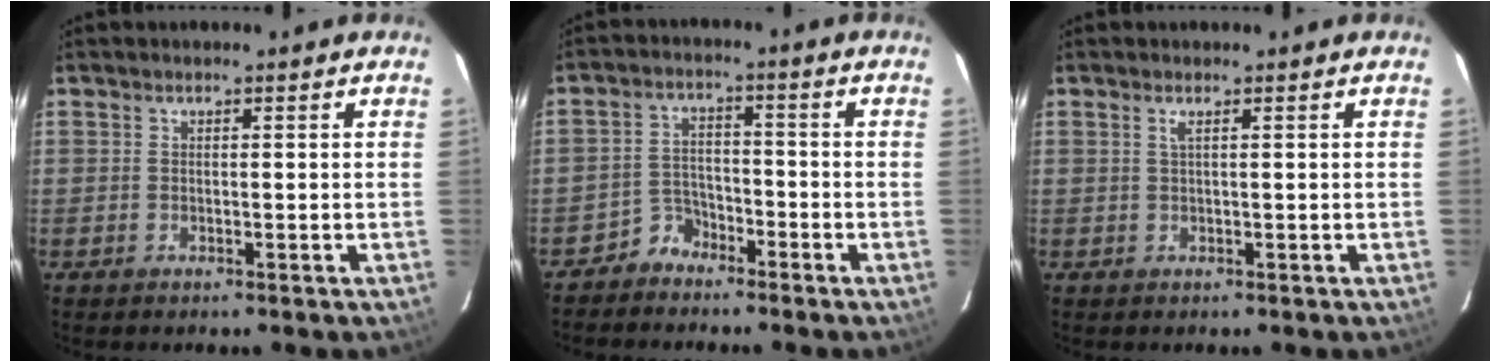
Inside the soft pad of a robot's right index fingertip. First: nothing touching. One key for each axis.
{"total": 4.3, "fx": -3.6, "fy": 2.4, "fz": -0.1, "tx": -0.002, "ty": 0.017, "tz": -0.067}
{"total": 0.9, "fx": 0.3, "fy": -0.2, "fz": 0.8, "tx": -0.016, "ty": 0.001, "tz": 0.004}